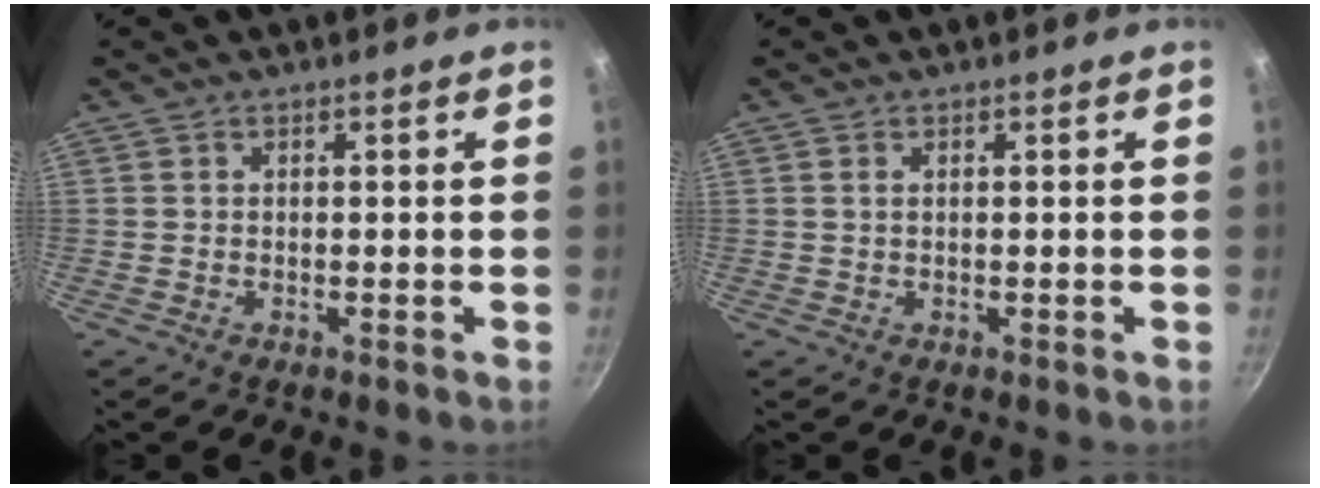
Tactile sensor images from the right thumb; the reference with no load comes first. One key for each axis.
{"total": 0.7, "fx": 0.2, "fy": 0.4, "fz": 0.5, "tx": -0.011, "ty": 0.001, "tz": 0.003}